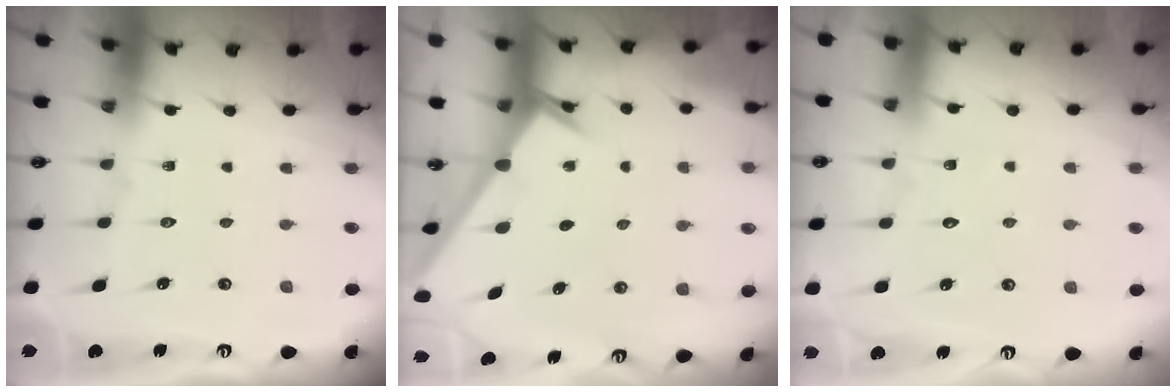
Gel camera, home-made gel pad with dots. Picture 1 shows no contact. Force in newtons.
{"total": 2.3, "press": 2.3, "slide": 0.2}
{"total": 2.9, "press": 2.9, "slide": 0.3}